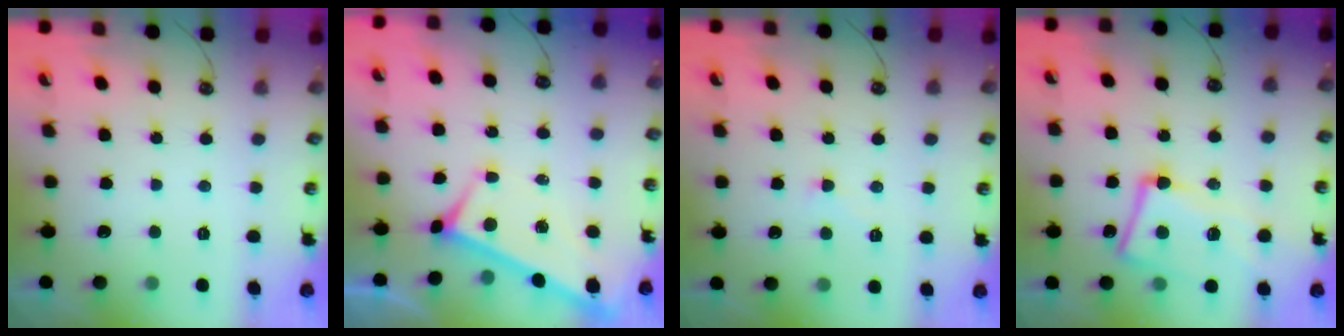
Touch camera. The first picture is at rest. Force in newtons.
{"total": 2.4, "press": 2.3, "slide": 0.6}
{"total": 0.0}
{"total": 8.5, "press": 8.2, "slide": 2.1}